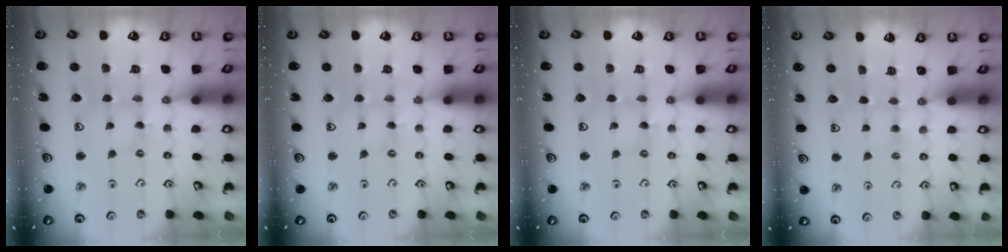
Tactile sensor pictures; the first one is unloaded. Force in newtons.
{"total": 0.0}
{"total": 0.0}
{"total": 1.9, "press": 1.9, "slide": 0.3}